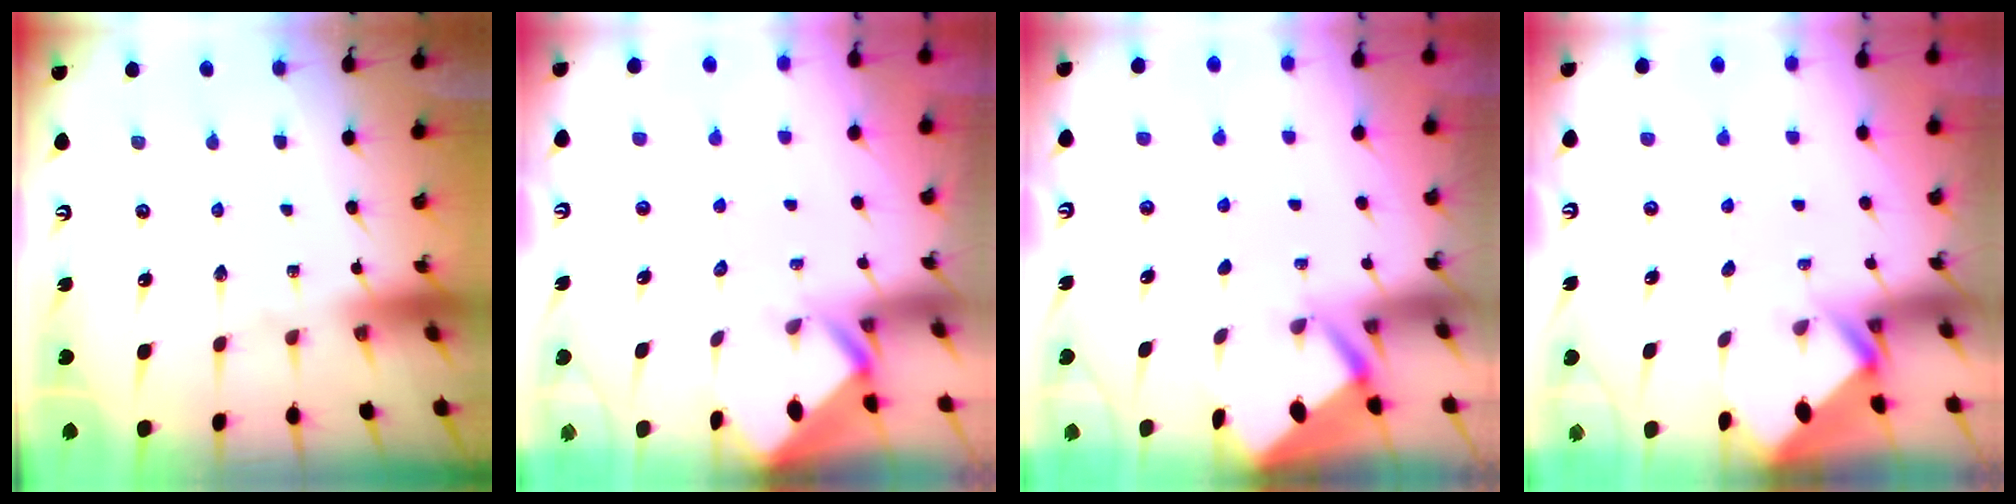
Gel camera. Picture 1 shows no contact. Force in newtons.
{"total": 2.6, "press": 2.6, "slide": 0.1}
{"total": 2.6, "press": 2.6, "slide": 0.0}
{"total": 2.6, "press": 2.6, "slide": 0.2}